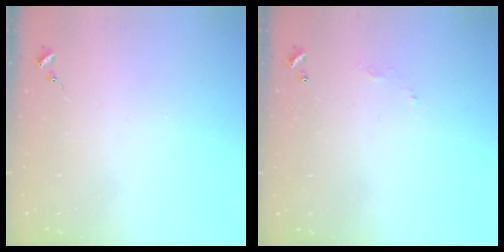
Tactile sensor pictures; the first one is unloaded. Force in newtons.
{"total": 3.6, "press": 3.6, "slide": 0.1}